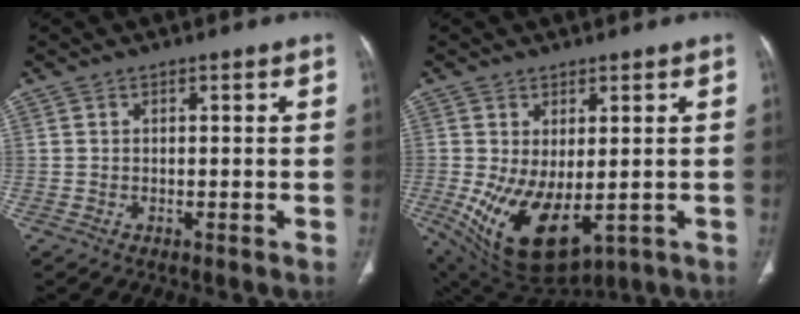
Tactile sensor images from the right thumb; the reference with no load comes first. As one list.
[{"total": 13.5, "force": [-2.3, 7.0, 11.3], "torque": [-0.200, -0.018, -0.006]}]